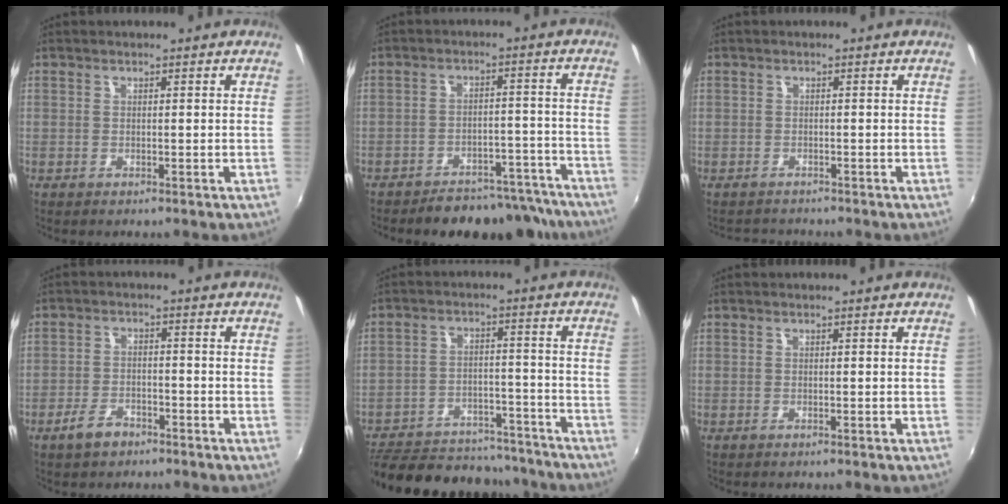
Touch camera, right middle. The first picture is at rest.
{"total": 15.9, "force": [-14.2, 5.6, 4.6], "torque": [-0.082, 0.033, -0.164]}
{"total": 2.5, "force": [-1.9, 1.6, -0.2], "torque": [0.004, 0.013, -0.030]}
{"total": 4.8, "force": [-3.5, 2.3, 2.3], "torque": [-0.058, 0.003, -0.058]}
{"total": 20.9, "force": [-17.8, 8.6, 6.8], "torque": [-0.147, 0.036, -0.226]}
{"total": 0.0}